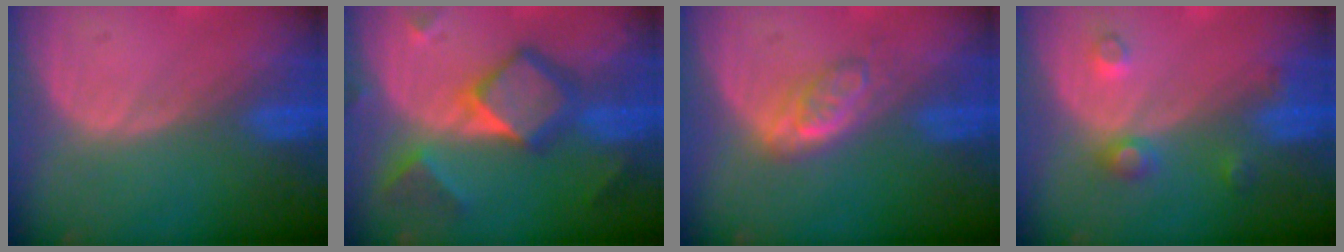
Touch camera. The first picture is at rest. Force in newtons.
{"total": 8.0, "press": 8.0, "slide": 0.5}
{"total": 4.1, "press": 4.1, "slide": 0.5}
{"total": 3.4, "press": 3.3, "slide": 0.9}